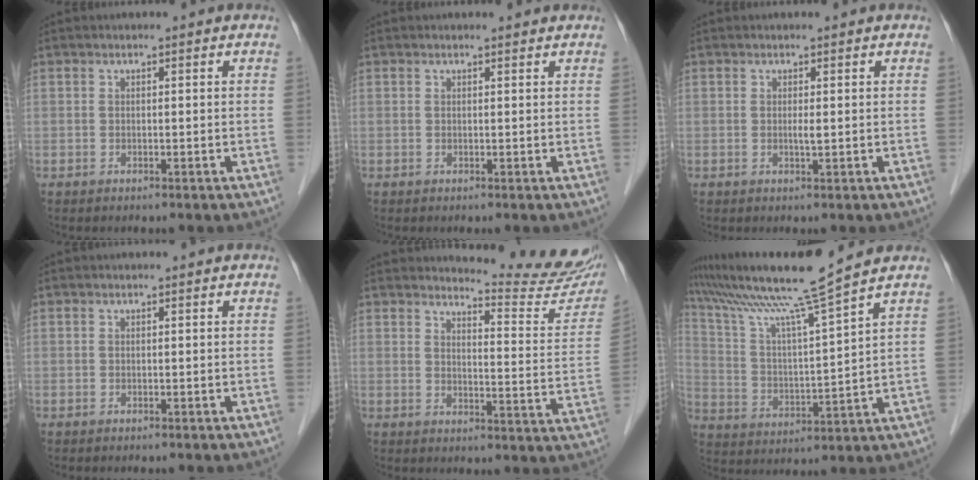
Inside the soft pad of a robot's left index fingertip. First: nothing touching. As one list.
[{"total": 1.4, "force": [1.4, 0.0, 0.1], "torque": [-0.011, 0.001, 0.016]}, {"total": 0.8, "force": [0.2, 0.0, 0.8], "torque": [-0.018, -0.001, 0.004]}, {"total": 0.0}, {"total": 13.8, "force": [13.5, 0.2, 2.6], "torque": [-0.028, -0.091, 0.146]}, {"total": 14.4, "force": [12.0, -2.9, 7.4], "torque": [-0.139, -0.008, 0.214]}]